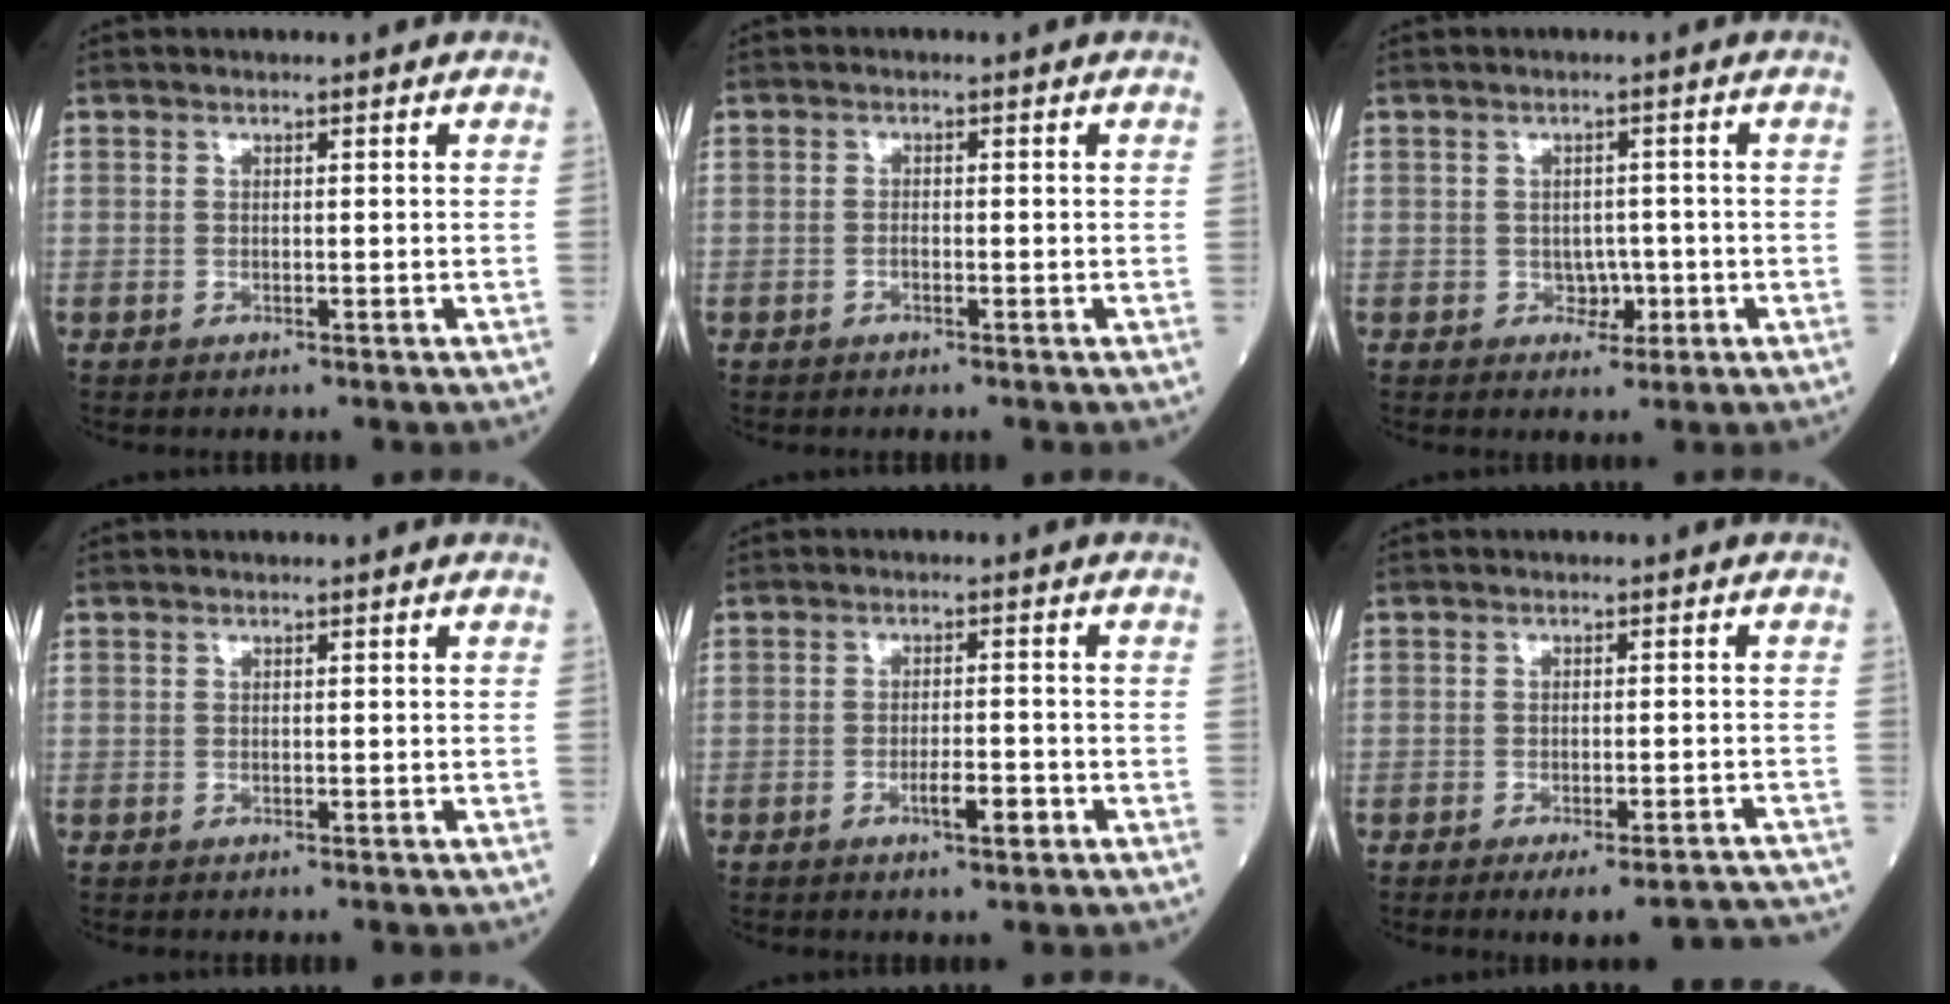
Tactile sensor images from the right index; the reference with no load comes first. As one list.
[{"total": 0.7, "force": [-0.5, -0.1, 0.5], "torque": [-0.012, 0.001, -0.009]}, {"total": 2.3, "force": [-0.8, 1.6, 1.4], "torque": [-0.014, 0.004, -0.008]}, {"total": 0.0}, {"total": 3.5, "force": [-1.7, 0.4, 3.0], "torque": [-0.050, 0.002, -0.027]}, {"total": 10.6, "force": [-9.8, 1.2, 3.7], "torque": [-0.029, 0.012, -0.115]}]